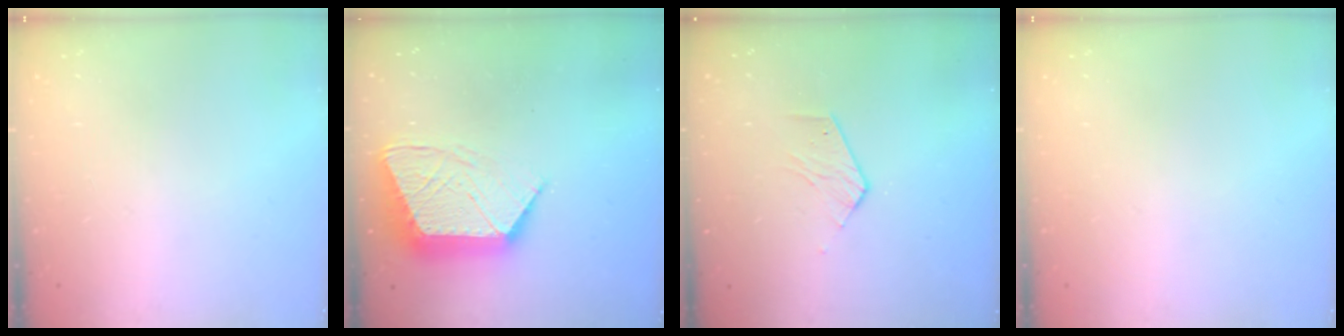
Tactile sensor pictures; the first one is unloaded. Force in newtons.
{"total": 15.4, "press": 15.3, "slide": 1.2}
{"total": 3.9, "press": 3.9, "slide": 0.4}
{"total": 0.0}